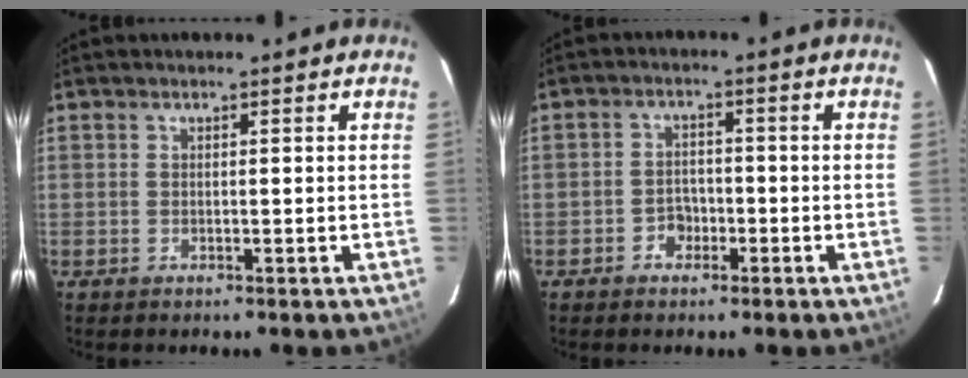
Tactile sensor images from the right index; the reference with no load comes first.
{"total": 3.4, "force": [-1.9, 2.7, 0.9], "torque": [-0.020, 0.012, -0.029]}